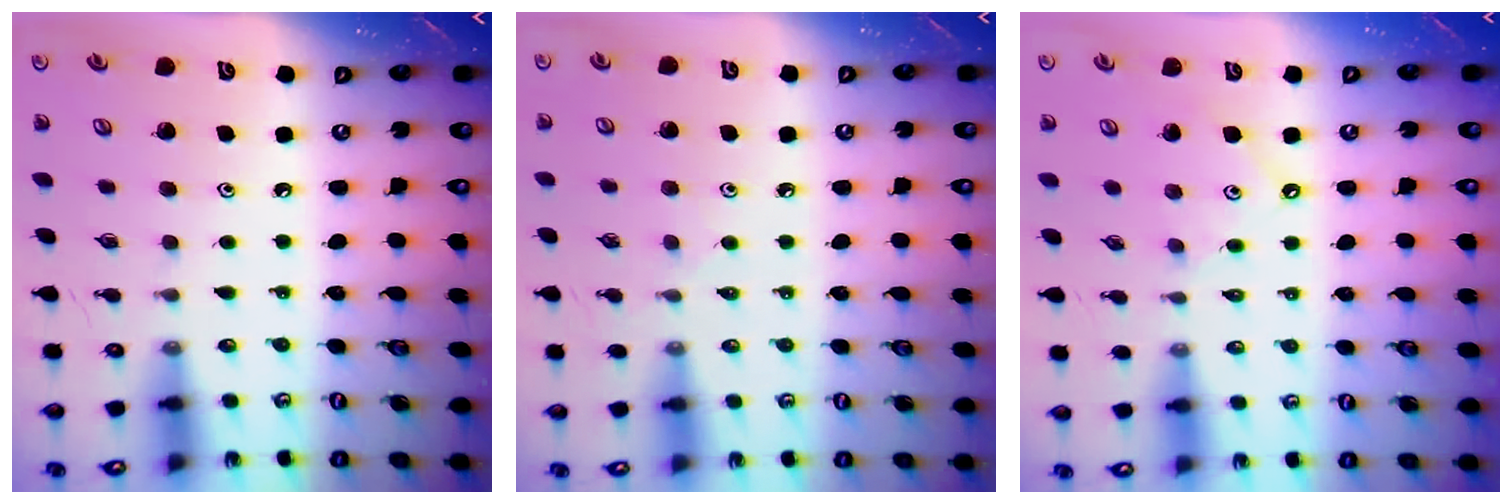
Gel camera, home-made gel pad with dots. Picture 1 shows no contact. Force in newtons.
{"total": 4.9, "press": 4.8, "slide": 0.8}
{"total": 2.5, "press": 2.5, "slide": 0.4}